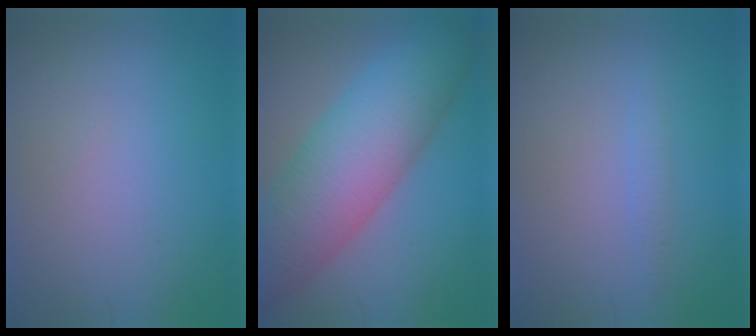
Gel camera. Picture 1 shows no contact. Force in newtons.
{"total": 10.7, "press": 10.7, "slide": 0.6}
{"total": 0.8, "press": 0.8, "slide": 0.1}